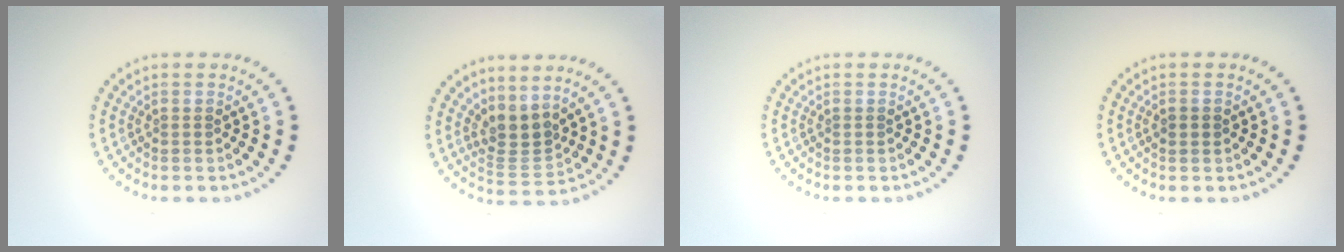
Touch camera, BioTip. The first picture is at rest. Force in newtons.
{"total": 2.8, "press": 2.0, "slide": 1.9}
{"total": 0.0}
{"total": 1.2, "press": 1.2, "slide": 0.1}